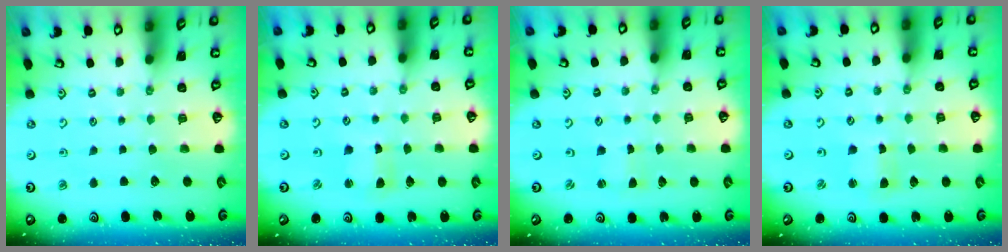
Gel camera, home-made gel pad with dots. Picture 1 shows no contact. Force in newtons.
{"total": 2.5, "press": 2.5, "slide": 0.3}
{"total": 0.0}
{"total": 2.2, "press": 2.2, "slide": 0.3}